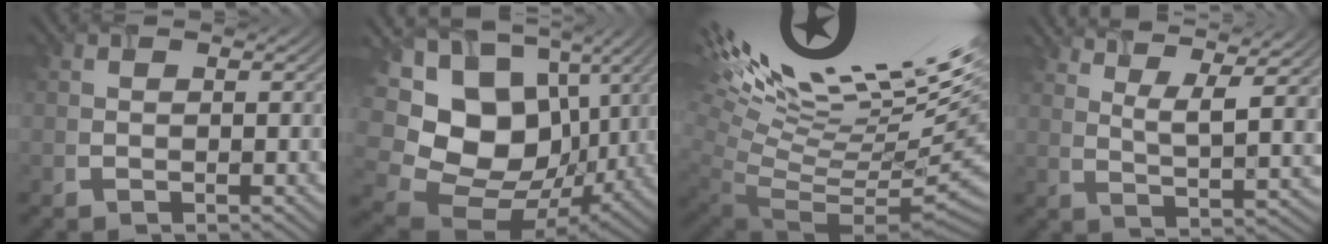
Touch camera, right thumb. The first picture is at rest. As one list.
[{"total": 16.4, "force": [1.4, 12.7, 10.3], "torque": [-0.247, -0.018, 0.053]}, {"total": 16.8, "force": [7.4, 5.1, 14.2], "torque": [-0.178, 0.038, 0.155]}, {"total": 9.0, "force": [6.1, 2.1, 6.3], "torque": [-0.114, 0.004, 0.100]}]